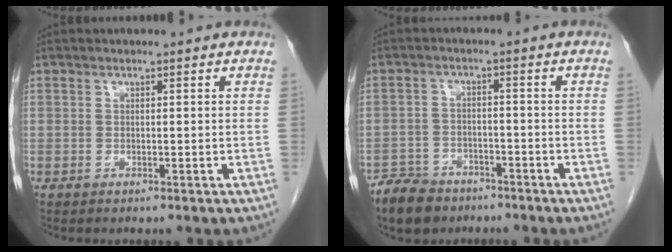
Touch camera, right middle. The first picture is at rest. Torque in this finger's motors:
{"motor_torque": [0.58, -0.39, 0.07, 0.02]}